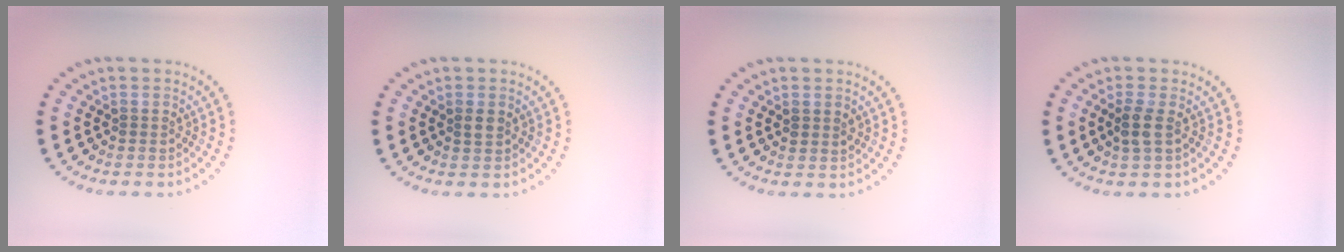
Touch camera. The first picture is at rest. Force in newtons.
{"total": 1.1, "press": 1.0, "slide": 0.3}
{"total": 1.1, "press": 1.0, "slide": 0.4}
{"total": 1.7, "press": 1.5, "slide": 0.8}